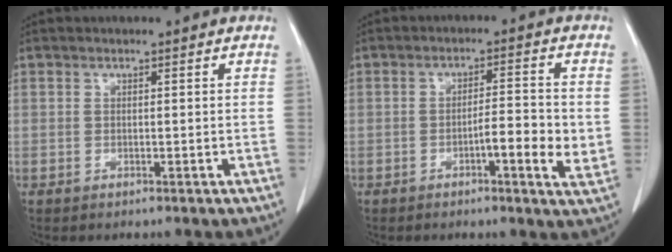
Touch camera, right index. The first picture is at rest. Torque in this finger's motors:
{"motor_torque": [1.40, -0.32, 0.55, 0.07]}